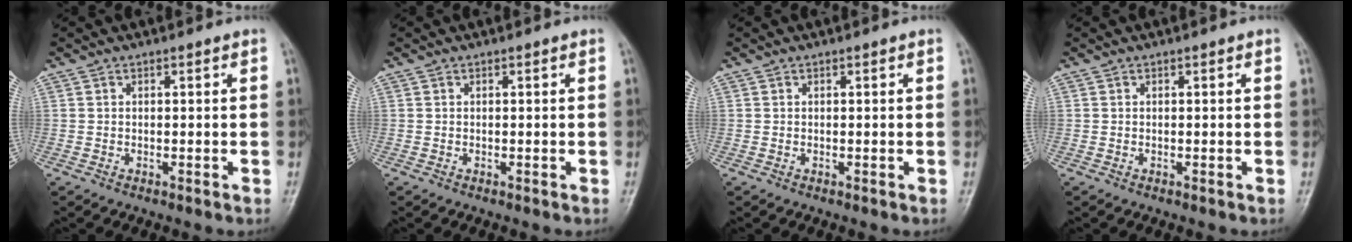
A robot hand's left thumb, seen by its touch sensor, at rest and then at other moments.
{"total": 0.0}
{"total": 0.0}
{"total": 0.0}